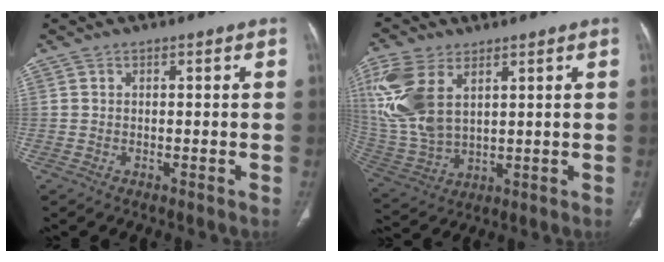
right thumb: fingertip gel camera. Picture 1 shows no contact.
{"total": 15.4, "force": [5.9, 8.8, 11.2], "torque": [-0.259, -0.014, 0.131]}